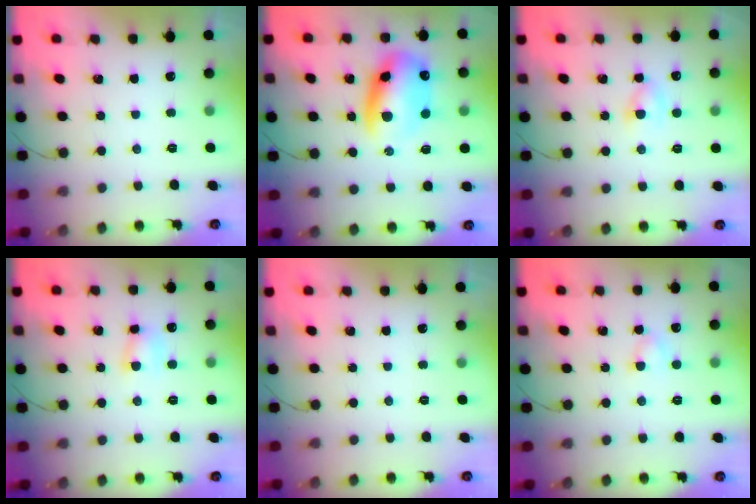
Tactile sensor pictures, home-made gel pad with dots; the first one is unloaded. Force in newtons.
{"total": 13.3, "press": 12.9, "slide": 3.4}
{"total": 2.7, "press": 2.4, "slide": 1.2}
{"total": 5.0, "press": 4.9, "slide": 1.0}
{"total": 0.0}
{"total": 2.6, "press": 2.5, "slide": 0.8}